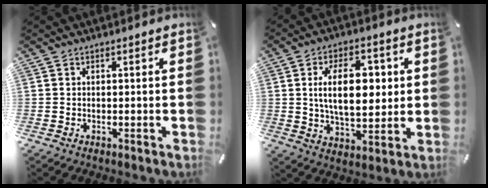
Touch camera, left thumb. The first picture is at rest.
{"total": 14.5, "force": [2.3, 8.3, 11.7], "torque": [-0.204, 0.002, 0.034]}